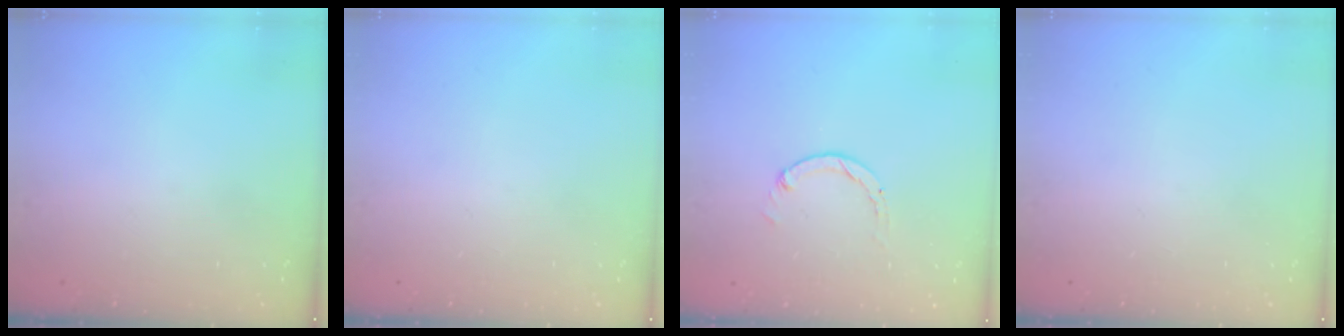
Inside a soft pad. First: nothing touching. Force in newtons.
{"total": 0.0}
{"total": 1.3, "press": 1.2, "slide": 0.2}
{"total": 0.0}